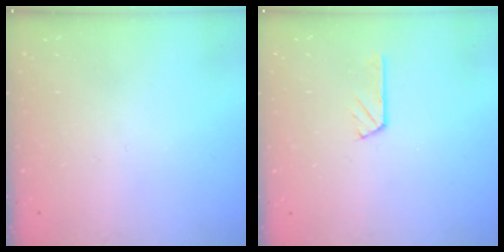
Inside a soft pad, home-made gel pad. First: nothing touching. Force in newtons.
{"total": 2.9, "press": 2.9, "slide": 0.5}